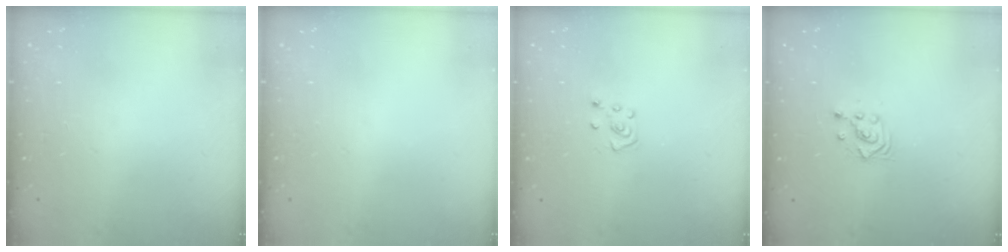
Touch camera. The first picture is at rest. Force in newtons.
{"total": 0.0}
{"total": 4.8, "press": 4.8, "slide": 0.4}
{"total": 2.3, "press": 2.3, "slide": 0.2}